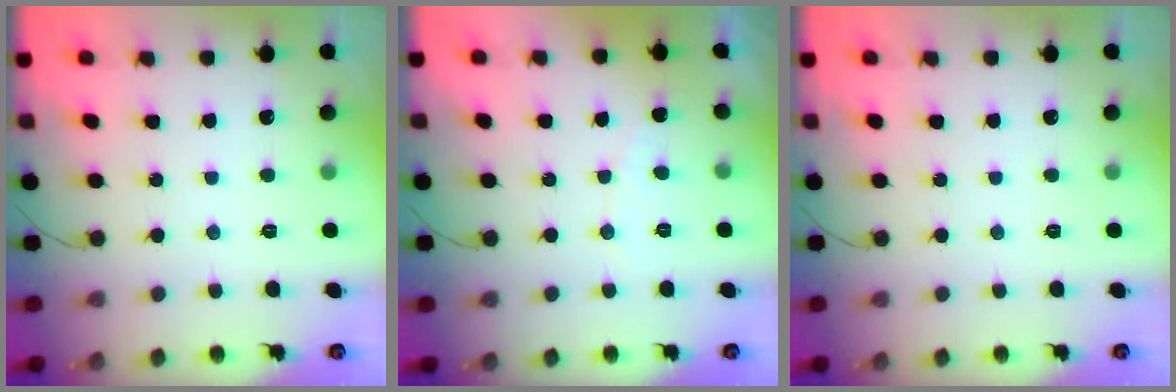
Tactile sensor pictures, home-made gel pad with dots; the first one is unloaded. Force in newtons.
{"total": 2.8, "press": 2.8, "slide": 0.1}
{"total": 0.0}